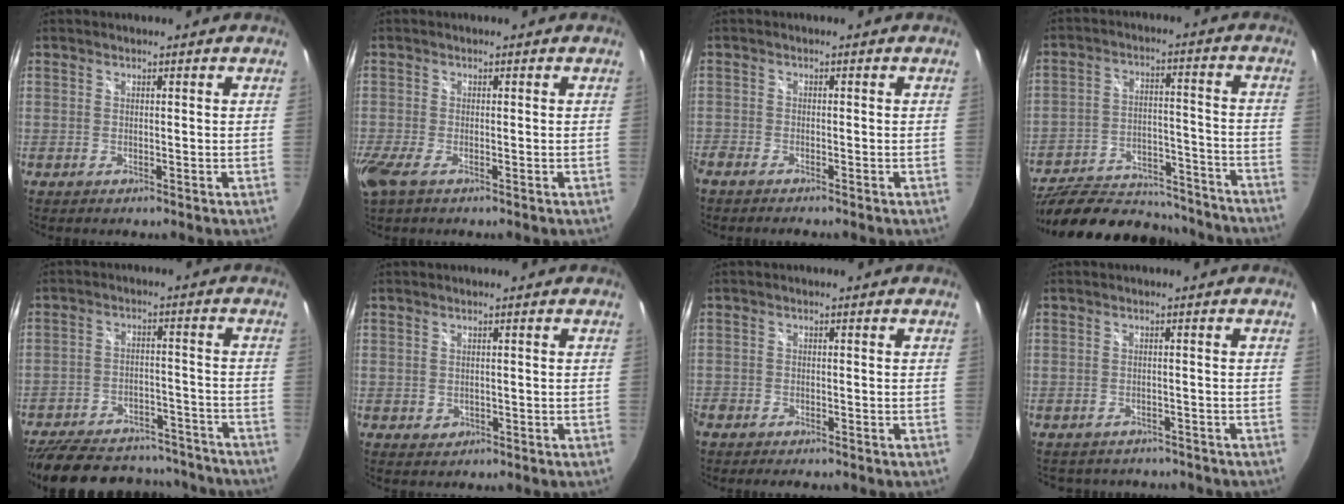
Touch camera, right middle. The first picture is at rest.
{"total": 4.4, "force": [-2.4, 1.4, 3.4], "torque": [-0.080, -0.019, -0.046]}
{"total": 2.4, "force": [-2.2, 0.4, 0.8], "torque": [-0.022, -0.012, -0.044]}
{"total": 25.2, "force": [-21.2, 9.1, 10.1], "torque": [-0.192, 0.006, -0.284]}
{"total": 27.6, "force": [-23.0, 10.5, 11.0], "torque": [-0.237, 0.011, -0.300]}
{"total": 1.5, "force": [-0.4, 1.4, 0.5], "torque": [-0.007, -0.002, -0.004]}
{"total": 3.6, "force": [-3.1, 1.4, 1.1], "torque": [-0.036, -0.014, -0.055]}
{"total": 7.0, "force": [-6.0, 3.1, 1.9], "torque": [-0.041, -0.011, -0.080]}